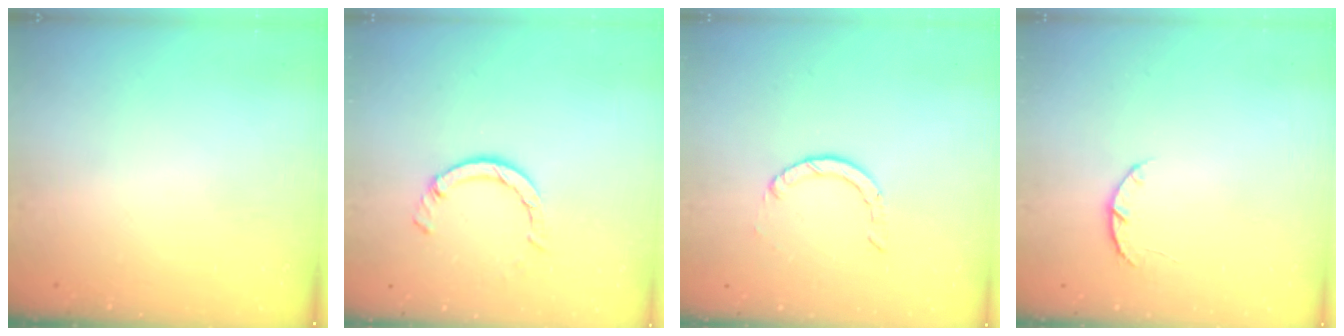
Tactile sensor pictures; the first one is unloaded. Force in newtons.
{"total": 5.8, "press": 5.8, "slide": 0.8}
{"total": 0.9, "press": 0.9, "slide": 0.1}
{"total": 3.4, "press": 3.4, "slide": 0.6}